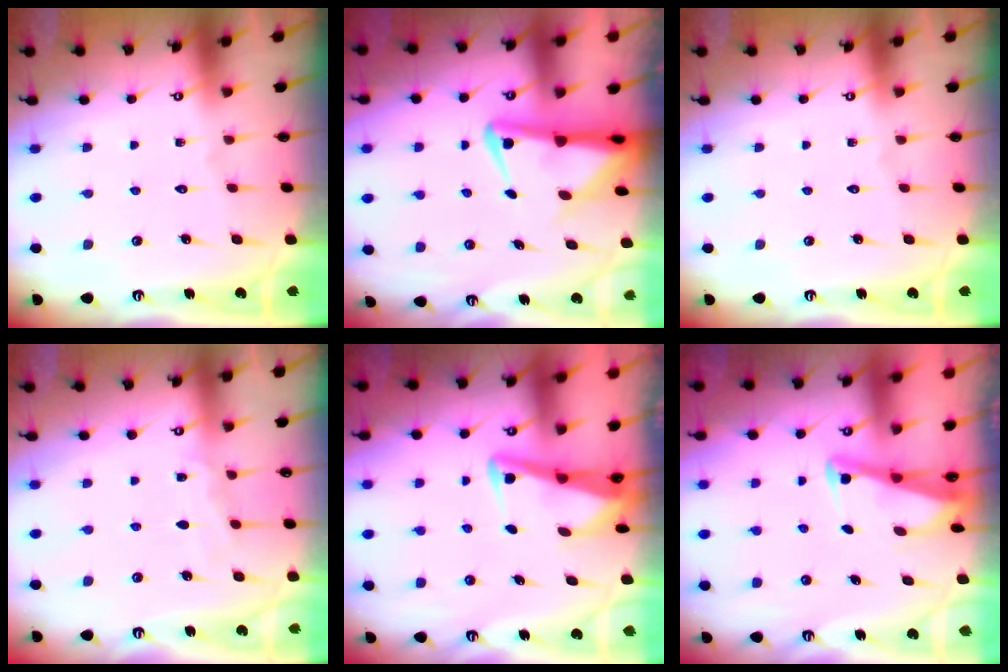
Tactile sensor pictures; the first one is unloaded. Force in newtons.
{"total": 5.4, "press": 5.3, "slide": 0.8}
{"total": 0.0}
{"total": 5.1, "press": 5.0, "slide": 0.7}
{"total": 3.9, "press": 3.8, "slide": 0.4}
{"total": 2.8, "press": 2.8, "slide": 0.3}